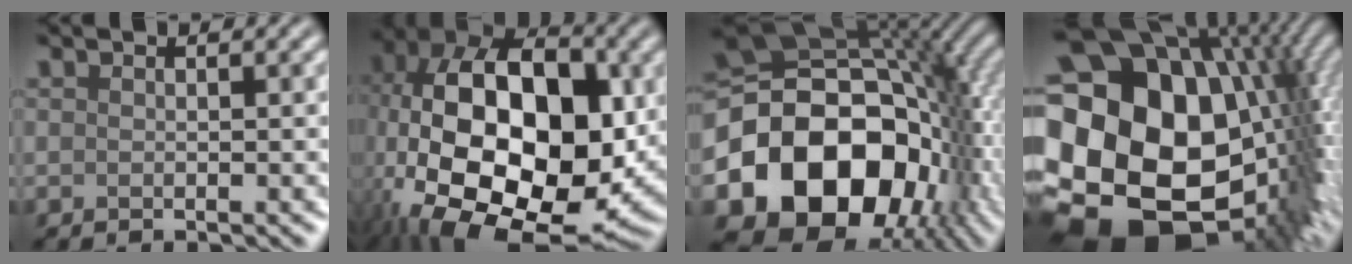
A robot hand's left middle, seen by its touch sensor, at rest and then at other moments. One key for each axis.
{"total": 20.1, "fx": -2.7, "fy": 12.1, "fz": 15.9, "tx": -0.302, "ty": 0.002, "tz": -0.040}
{"total": 18.6, "fx": -4.4, "fy": 13.9, "fz": 11.6, "tx": -0.196, "ty": -0.026, "tz": -0.062}
{"total": 24.0, "fx": -0.9, "fy": 18.0, "fz": 15.8, "tx": -0.297, "ty": -0.012, "tz": -0.035}